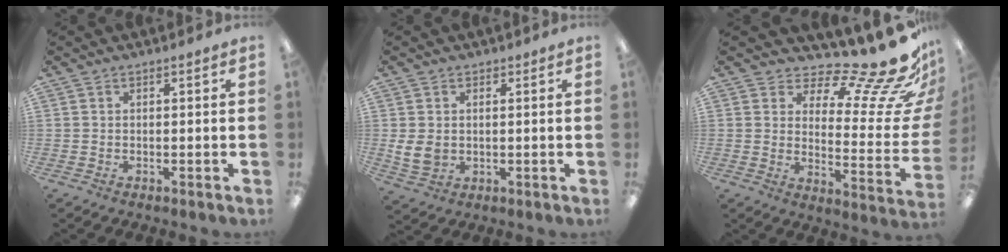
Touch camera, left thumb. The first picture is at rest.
{"total": 5.3, "force": [0.5, 4.5, 2.8], "torque": [-0.049, -0.003, 0.010]}
{"total": 18.0, "force": [14.6, 3.7, 9.8], "torque": [-0.130, -0.131, 0.230]}